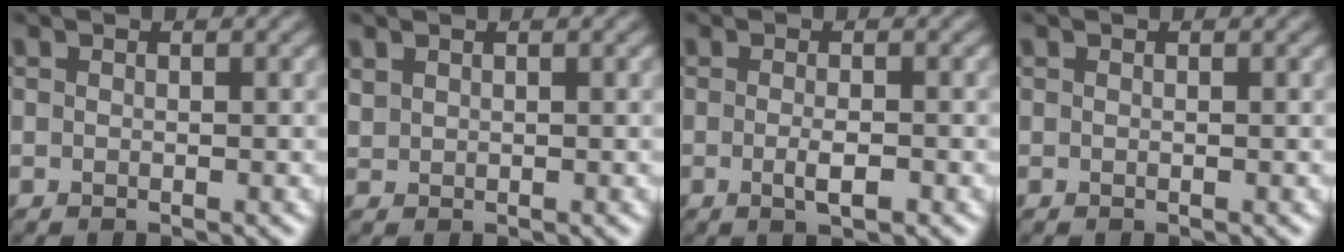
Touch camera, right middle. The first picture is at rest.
{"total": 0.8, "force": [0.7, 0.4, 0.2], "torque": [-0.007, -0.001, 0.019]}
{"total": 1.8, "force": [-0.5, 0.4, 1.7], "torque": [-0.031, -0.005, -0.010]}
{"total": 0.0}